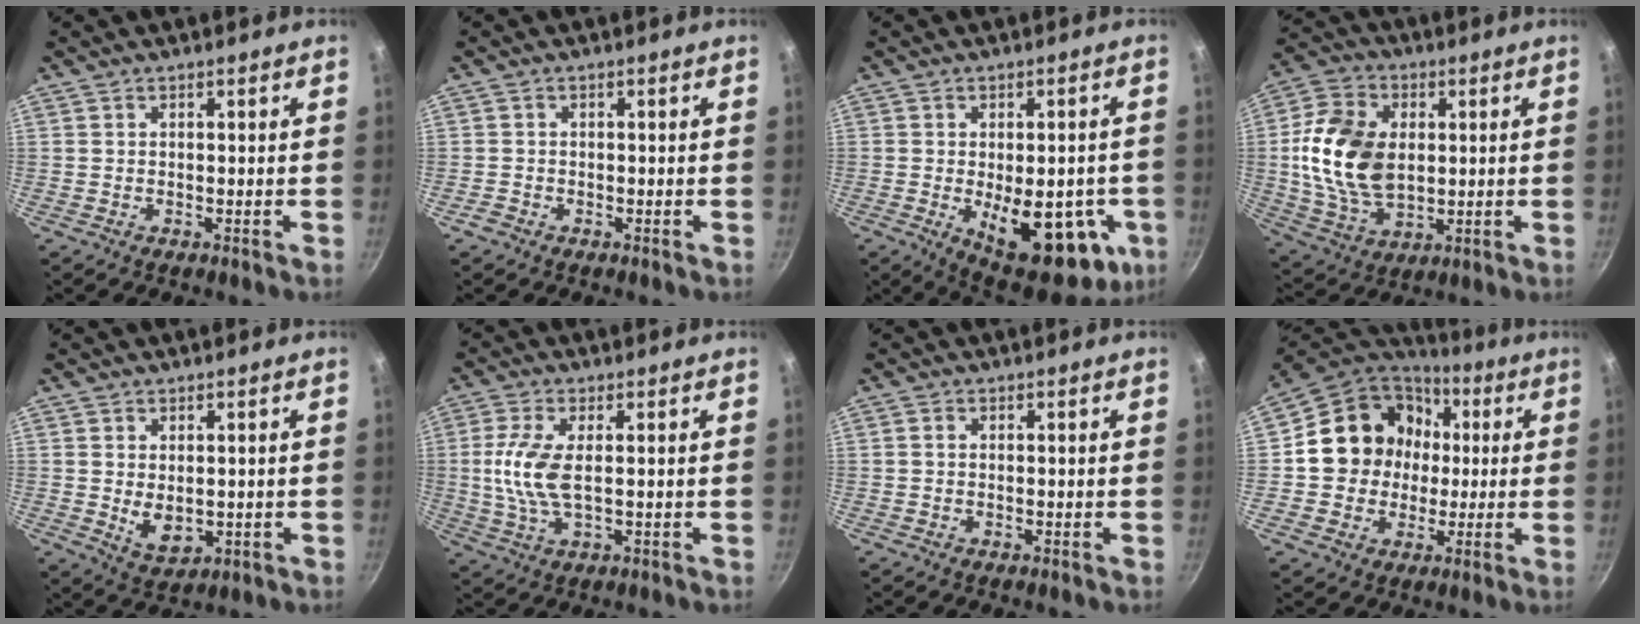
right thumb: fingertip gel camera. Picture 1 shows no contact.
{"total": 1.5, "force": [-1.0, 1.1, 0.3], "torque": [-0.006, 0.007, -0.017]}
{"total": 20.2, "force": [-5.1, 9.7, 16.9], "torque": [-0.174, -0.009, -0.051]}
{"total": 17.0, "force": [1.4, 11.4, 12.6], "torque": [-0.224, -0.003, 0.030]}
{"total": 5.3, "force": [0.1, 3.5, 4.0], "torque": [-0.059, -0.015, 0.014]}
{"total": 8.2, "force": [0.5, 3.3, 7.4], "torque": [-0.166, -0.001, 0.009]}
{"total": 0.8, "force": [0.1, 0.6, 0.5], "torque": [-0.008, 0.004, 0.000]}
{"total": 17.0, "force": [1.5, 15.1, 7.7], "torque": [-0.104, 0.034, 0.018]}